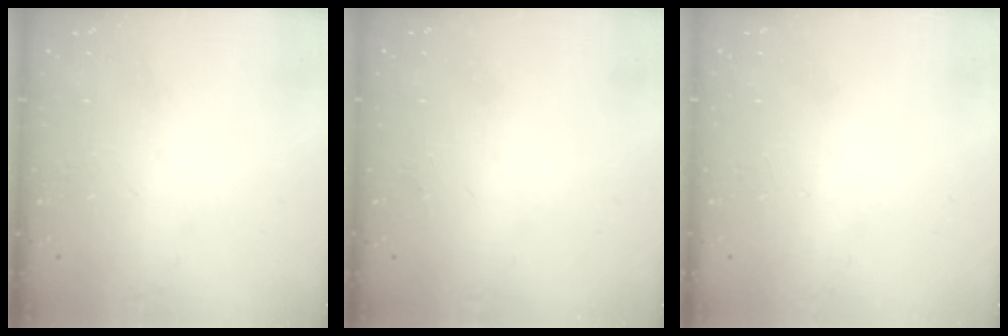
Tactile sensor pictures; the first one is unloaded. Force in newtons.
{"total": 2.0, "press": 2.0, "slide": 0.2}
{"total": 1.8, "press": 1.8, "slide": 0.1}